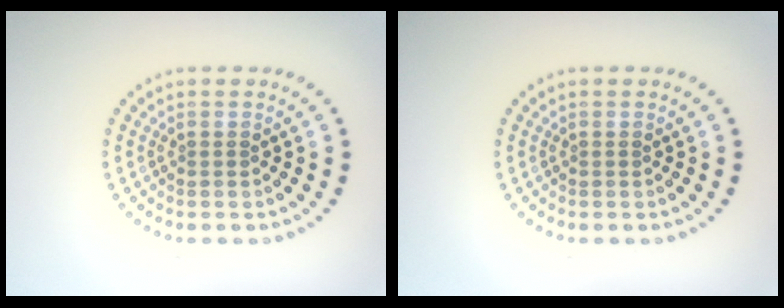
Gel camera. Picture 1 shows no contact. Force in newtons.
{"total": 0.0}